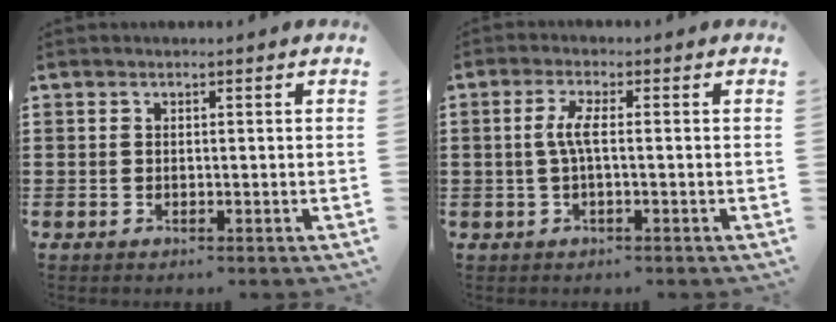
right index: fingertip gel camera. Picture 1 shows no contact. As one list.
[{"total": 3.4, "force": [-0.2, 0.6, 3.3], "torque": [-0.077, -0.002, -0.012]}]